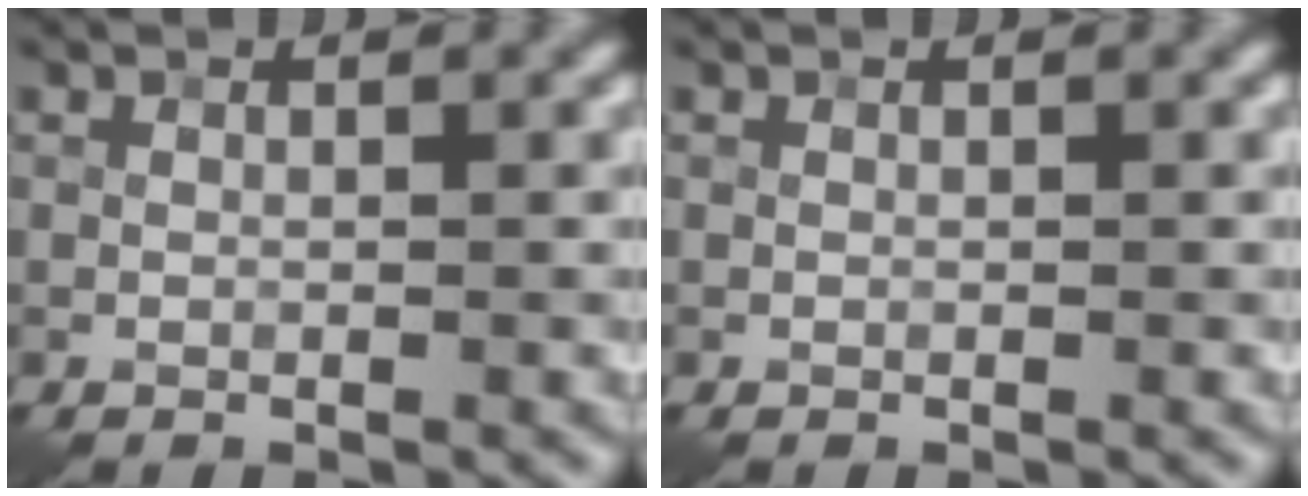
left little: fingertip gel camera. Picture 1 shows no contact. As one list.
[{"total": 0.0}]